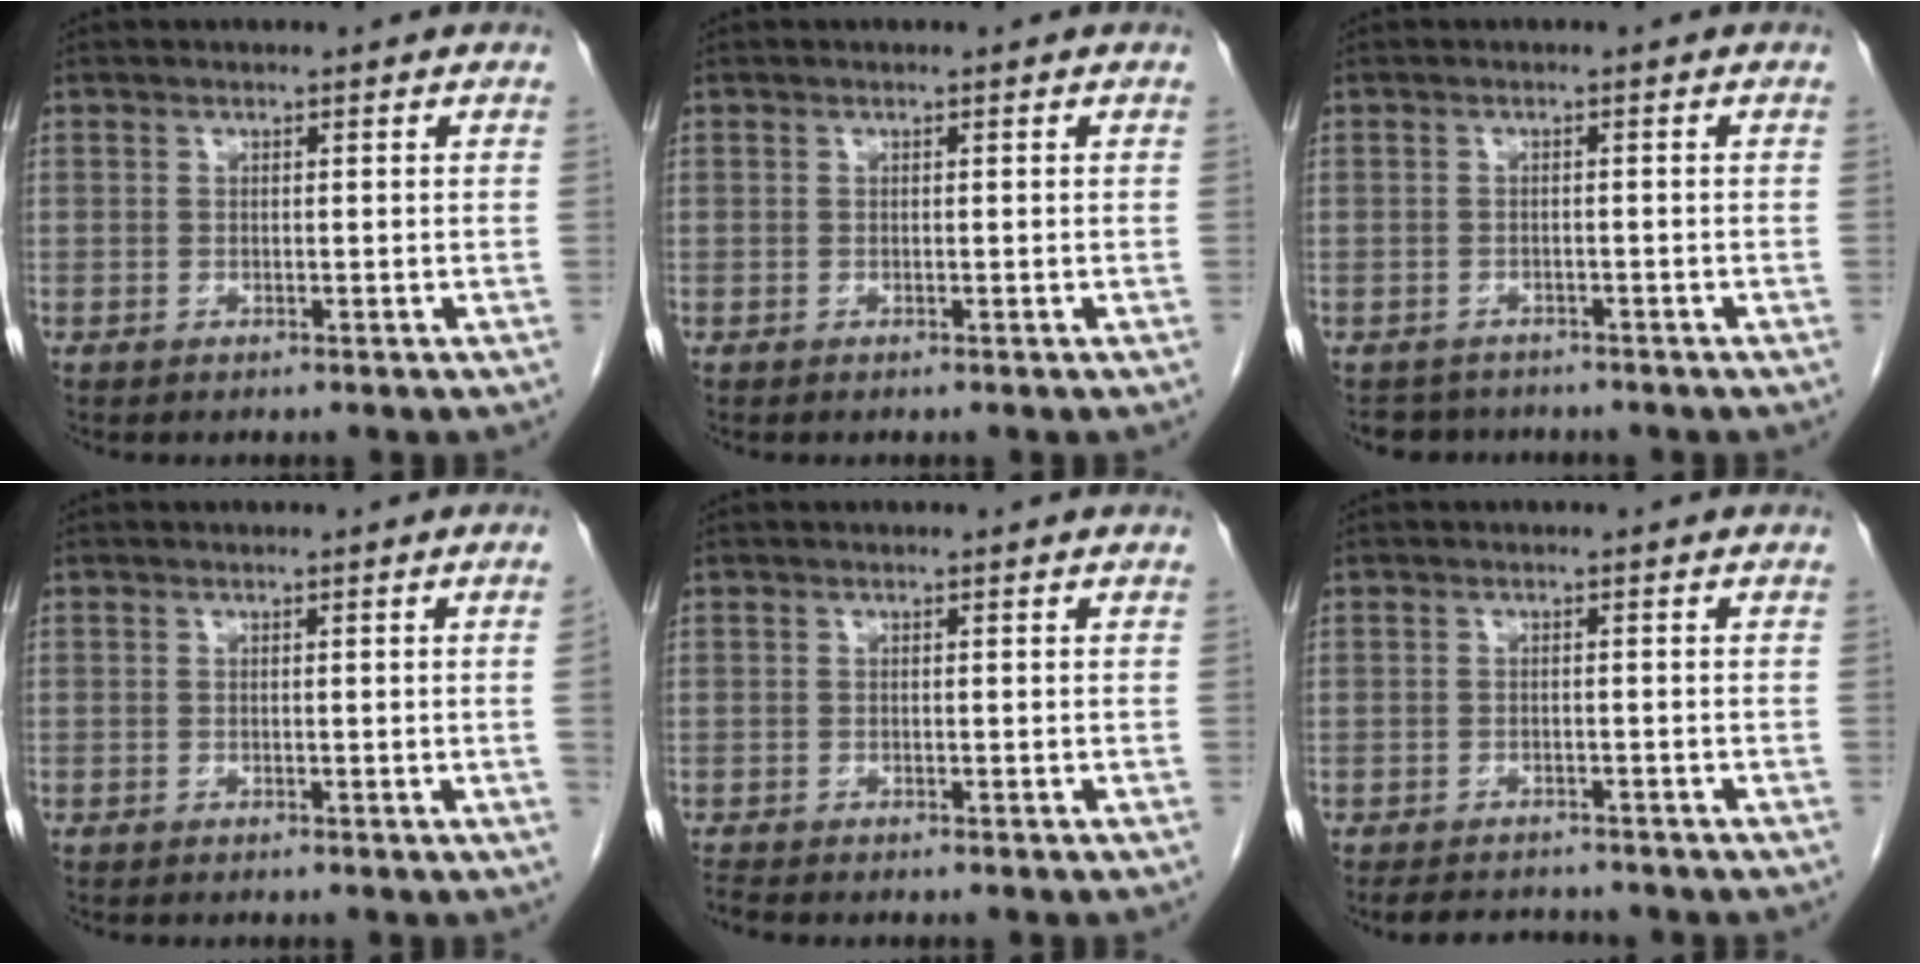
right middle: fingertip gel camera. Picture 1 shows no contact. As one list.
[{"total": 0.0}, {"total": 3.4, "force": [-3.0, 1.4, -0.3], "torque": [0.003, -0.002, -0.047]}, {"total": 1.5, "force": [-0.2, -0.7, 1.3], "torque": [-0.009, 0.000, -0.002]}, {"total": 0.9, "force": [-0.9, -0.1, 0.1], "torque": [-0.011, -0.007, -0.018]}, {"total": 5.3, "force": [-4.9, 1.5, 1.3], "torque": [-0.015, -0.005, -0.069]}]